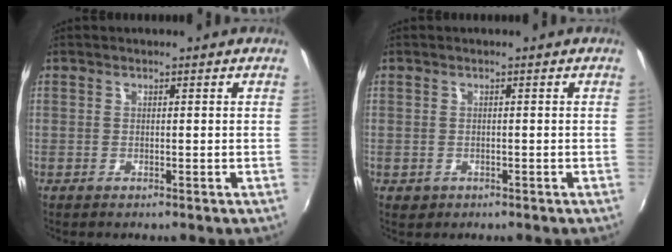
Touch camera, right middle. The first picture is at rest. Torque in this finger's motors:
{"motor_torque": [0.40, -0.20, 0.03, 0.00]}